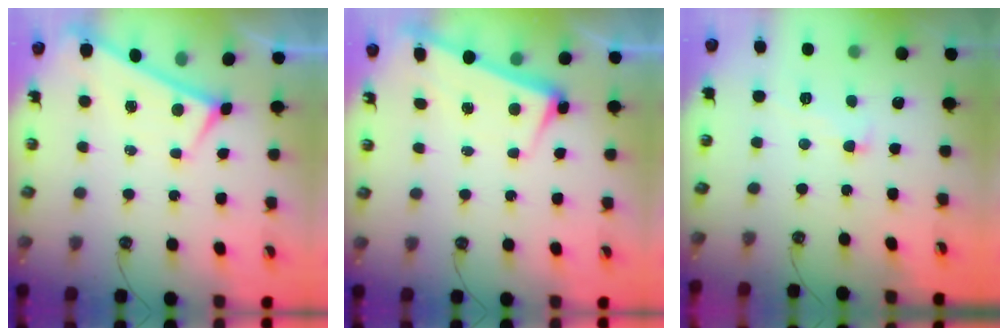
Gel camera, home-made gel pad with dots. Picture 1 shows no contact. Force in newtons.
{"total": 2.5, "press": 2.4, "slide": 0.6}
{"total": 1.0, "press": 0.7, "slide": 0.7}